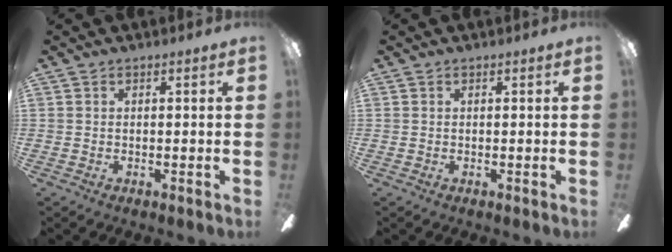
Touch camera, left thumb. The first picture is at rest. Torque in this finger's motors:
{"motor_torque": [0.00, 0.00, -0.06, 0.06, 0.00]}